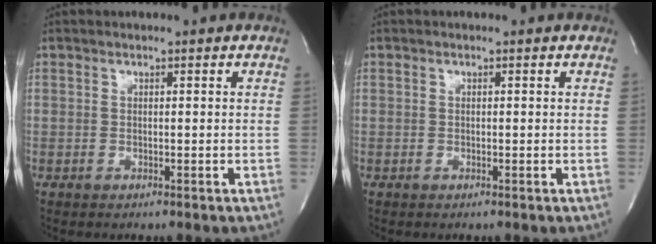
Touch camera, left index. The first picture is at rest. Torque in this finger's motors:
{"motor_torque": [-0.01, 0.02, 0.00, 0.00]}